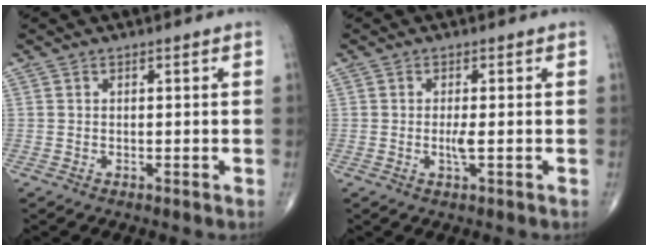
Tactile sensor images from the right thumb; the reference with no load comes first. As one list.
[{"total": 2.1, "force": [-0.3, 0.3, 2.0], "torque": [-0.043, -0.004, -0.007]}]